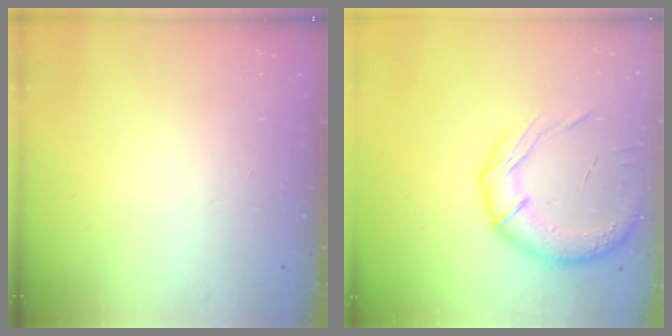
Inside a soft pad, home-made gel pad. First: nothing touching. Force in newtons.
{"total": 17.2, "press": 16.9, "slide": 3.1}